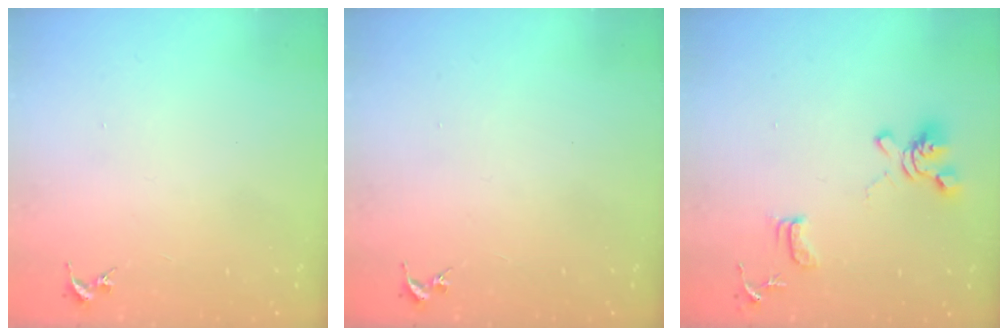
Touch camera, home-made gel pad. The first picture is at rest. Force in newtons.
{"total": 0.0}
{"total": 13.0, "press": 12.9, "slide": 1.6}